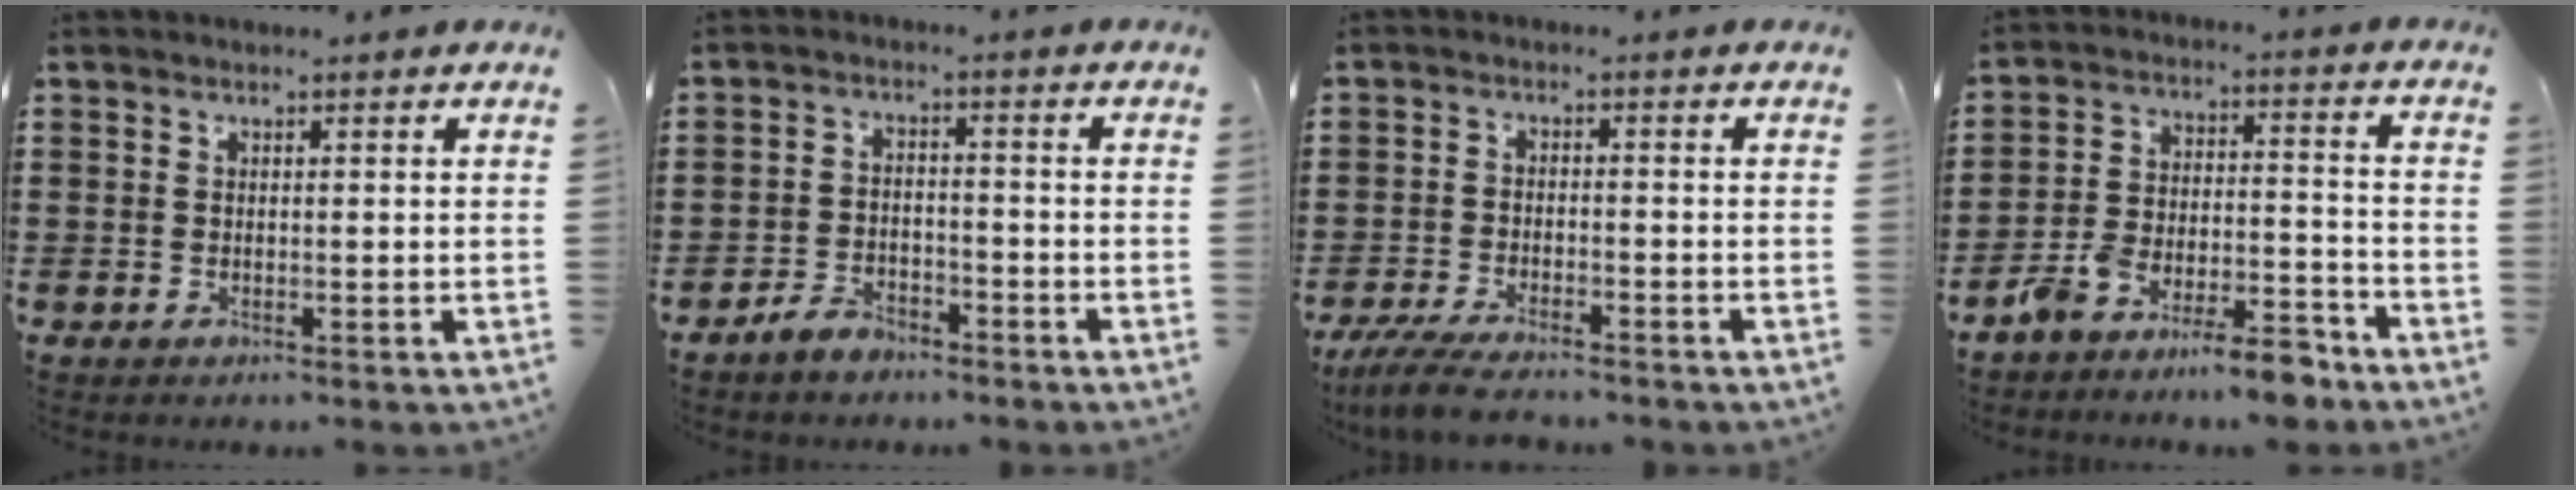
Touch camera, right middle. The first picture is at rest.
{"total": 3.4, "force": [-3.1, 1.0, 0.7], "torque": [-0.016, 0.012, -0.064]}
{"total": 5.0, "force": [-4.5, 0.6, 2.2], "torque": [-0.062, -0.013, -0.092]}
{"total": 8.5, "force": [-8.1, 0.8, 2.7], "torque": [-0.043, 0.021, -0.154]}